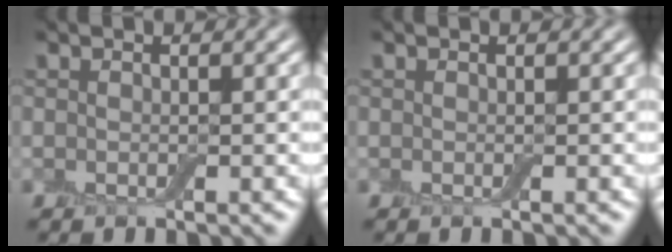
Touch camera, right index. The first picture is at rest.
{"total": 0.0}